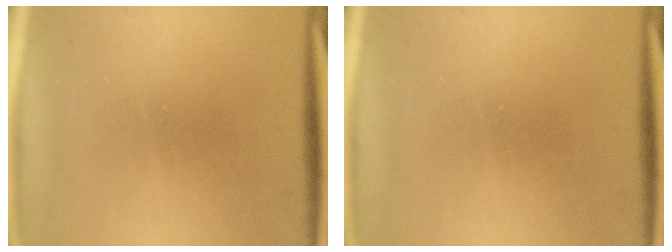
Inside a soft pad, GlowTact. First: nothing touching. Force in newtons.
{"total": 0.0}